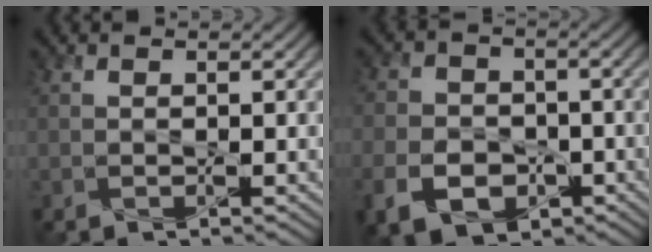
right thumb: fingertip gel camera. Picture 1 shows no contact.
{"total": 8.1, "force": [-3.6, 5.8, 4.3], "torque": [-0.099, -0.020, -0.069]}